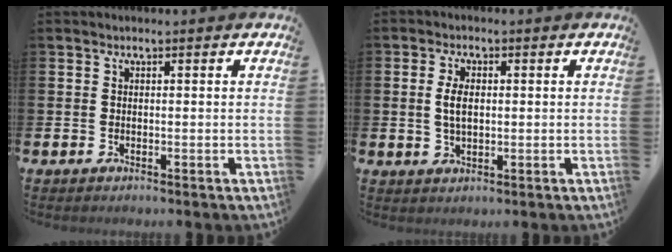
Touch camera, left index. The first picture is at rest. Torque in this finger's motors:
{"motor_torque": [0.57, 0.25, 0.19, 0.01]}